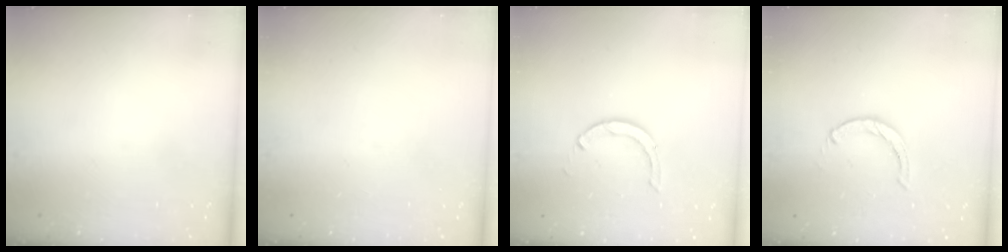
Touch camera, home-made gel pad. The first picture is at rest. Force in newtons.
{"total": 0.0}
{"total": 3.2, "press": 3.2, "slide": 0.4}
{"total": 0.0}